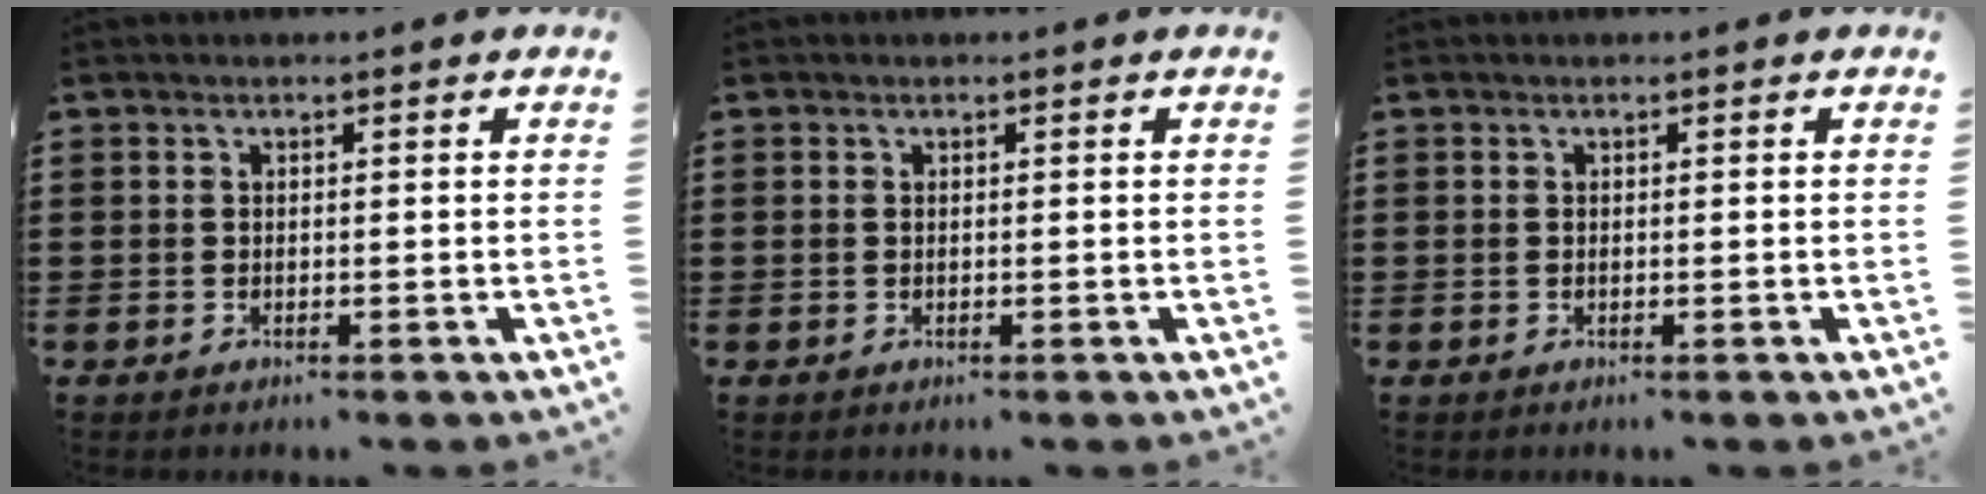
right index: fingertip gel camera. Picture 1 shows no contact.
{"total": 0.0}
{"total": 0.0}